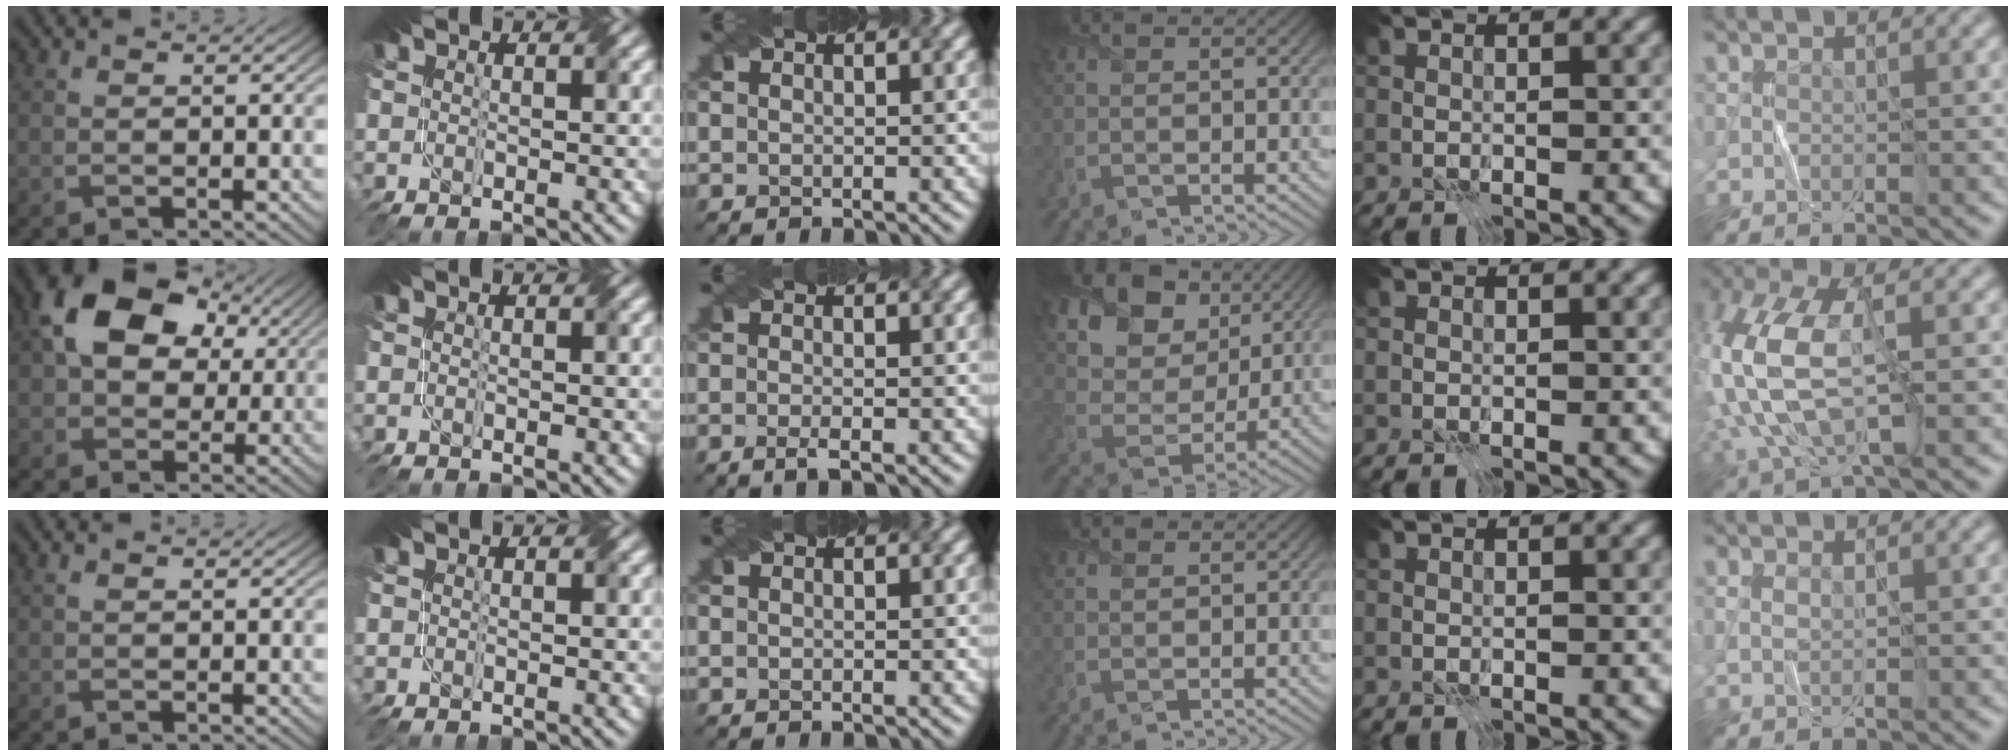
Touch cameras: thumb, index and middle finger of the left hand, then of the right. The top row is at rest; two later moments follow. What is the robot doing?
{"motion": "fold", "object": "netting"}